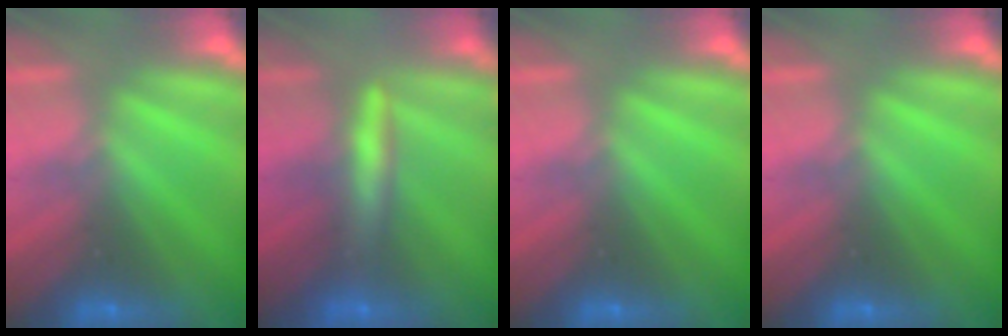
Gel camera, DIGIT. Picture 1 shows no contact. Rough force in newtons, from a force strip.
{"total": 2.5}
{"total": 0.0}
{"total": 0.0}